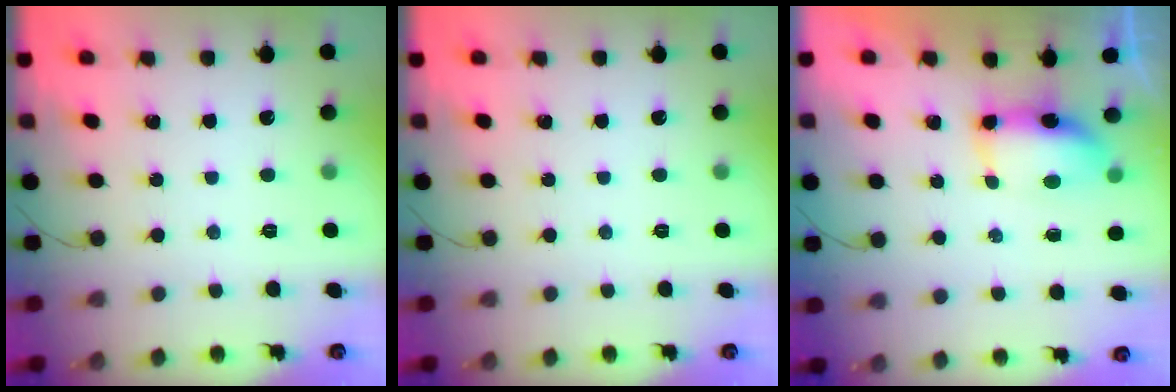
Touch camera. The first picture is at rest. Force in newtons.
{"total": 0.0}
{"total": 7.1, "press": 7.0, "slide": 1.2}